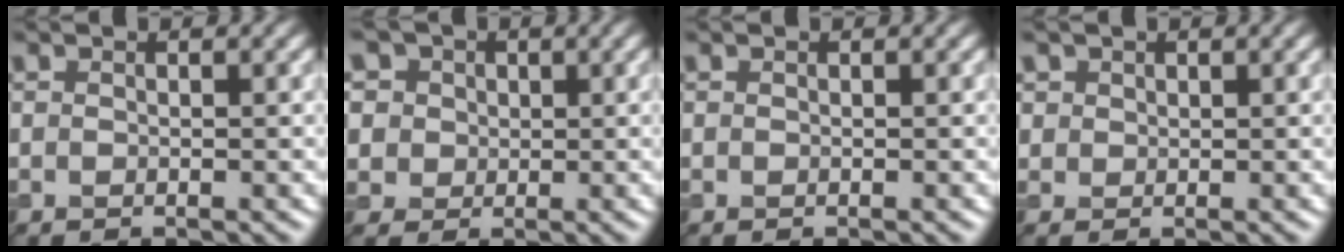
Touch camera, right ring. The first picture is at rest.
{"total": 7.8, "force": [3.7, 6.1, 3.0], "torque": [-0.062, 0.023, 0.039]}
{"total": 0.0}
{"total": 1.4, "force": [0.7, 1.2, 0.2], "torque": [-0.004, -0.006, 0.017]}